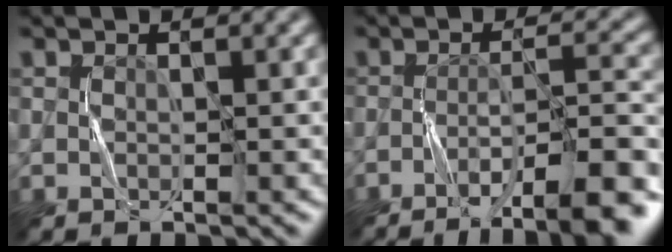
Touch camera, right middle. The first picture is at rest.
{"total": 8.4, "force": [-5.6, 1.2, 6.1], "torque": [-0.080, 0.009, -0.087]}